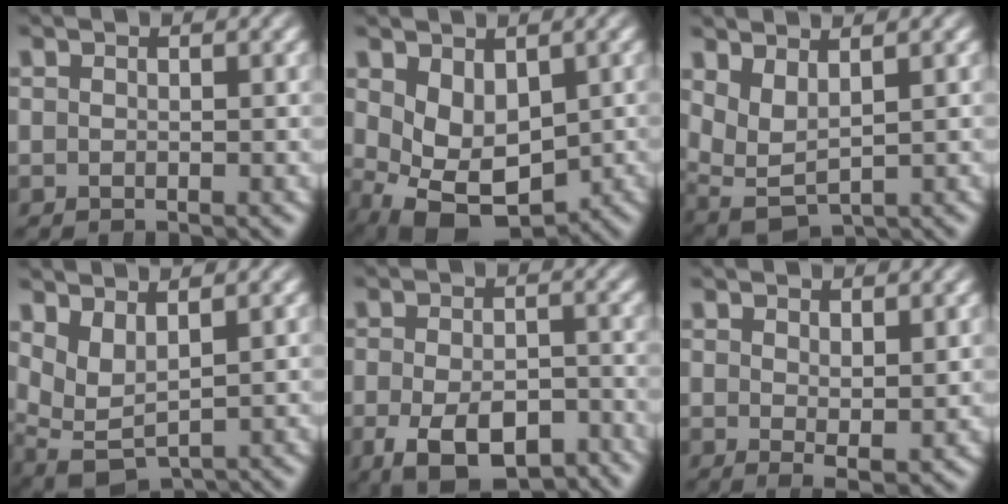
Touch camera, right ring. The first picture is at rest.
{"total": 9.2, "force": [-2.2, 6.9, 5.7], "torque": [-0.118, -0.053, -0.014]}
{"total": 6.2, "force": [-0.1, 5.4, 3.1], "torque": [-0.097, -0.030, 0.010]}
{"total": 6.1, "force": [-0.1, 5.2, 3.1], "torque": [-0.093, -0.029, 0.006]}
{"total": 7.5, "force": [-4.6, 4.0, 4.4], "torque": [-0.070, -0.033, -0.059]}
{"total": 1.8, "force": [0.4, 0.1, 1.7], "torque": [-0.016, -0.015, 0.016]}